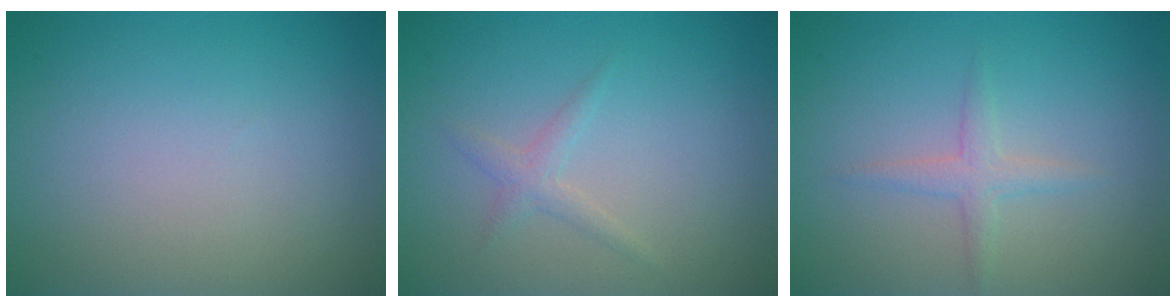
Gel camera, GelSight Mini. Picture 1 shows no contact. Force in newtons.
{"total": 1.2, "press": 1.2, "slide": 0.1}
{"total": 1.6, "press": 1.6, "slide": 0.0}